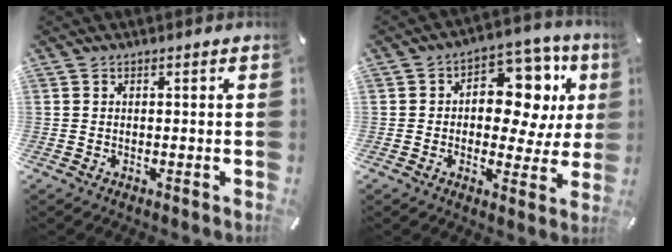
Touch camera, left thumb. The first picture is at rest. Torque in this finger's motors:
{"motor_torque": [1.79, 1.83, 0.24, -0.03, 0.07]}